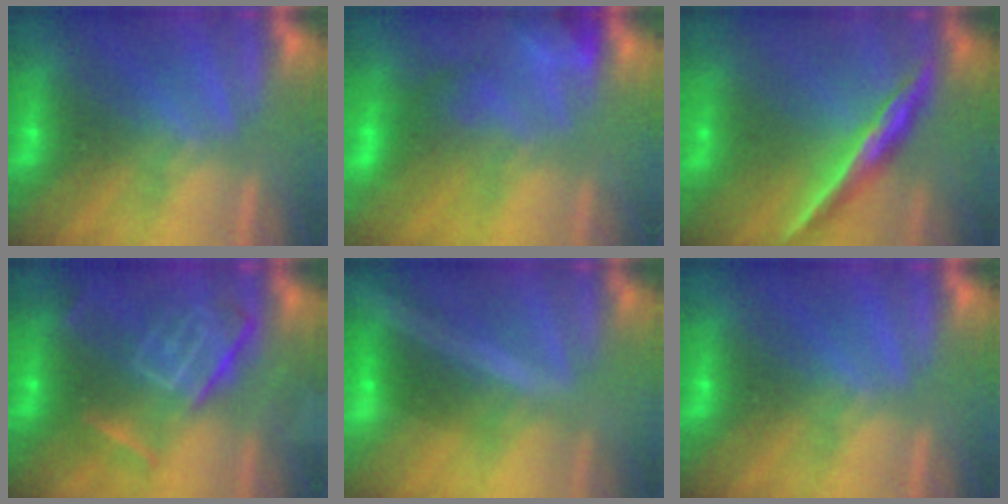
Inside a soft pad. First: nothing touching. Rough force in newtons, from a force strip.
{"total": 4.7}
{"total": 1.6}
{"total": 8.8}
{"total": 2.0}
{"total": 0.0}